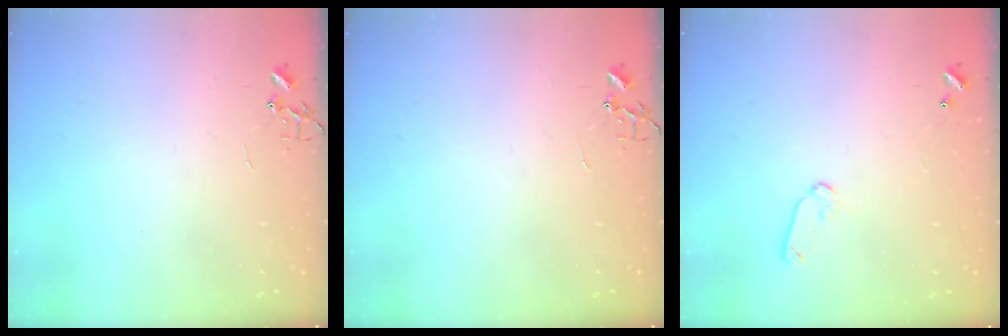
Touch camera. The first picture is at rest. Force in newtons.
{"total": 0.0}
{"total": 6.8, "press": 6.7, "slide": 1.0}